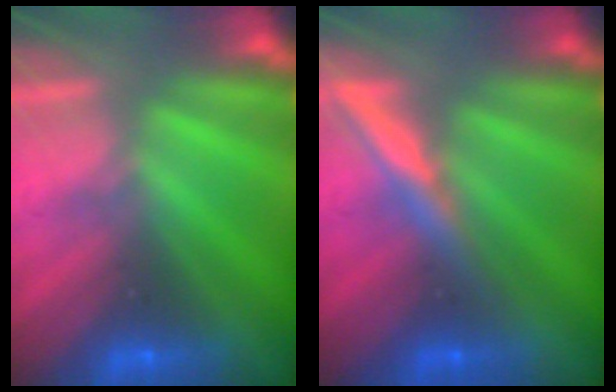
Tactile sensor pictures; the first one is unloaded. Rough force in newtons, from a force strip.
{"total": 3.2}